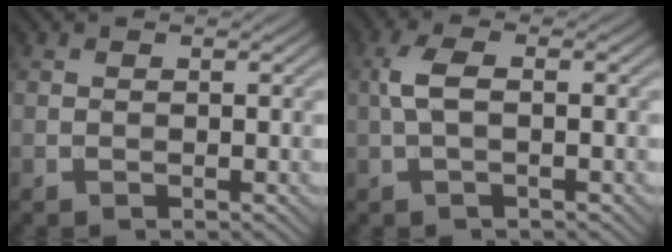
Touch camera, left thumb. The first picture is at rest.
{"total": 3.4, "force": [0.0, 1.1, 3.2], "torque": [-0.072, 0.009, -0.005]}